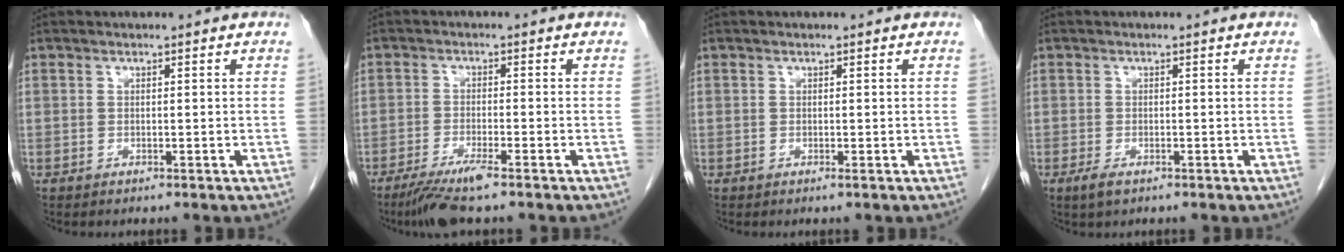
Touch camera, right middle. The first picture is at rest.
{"total": 5.7, "force": [-4.1, -0.1, 4.0], "torque": [-0.078, -0.016, -0.077]}
{"total": 0.0}
{"total": 1.9, "force": [-1.0, 0.7, 1.4], "torque": [-0.031, -0.002, -0.016]}